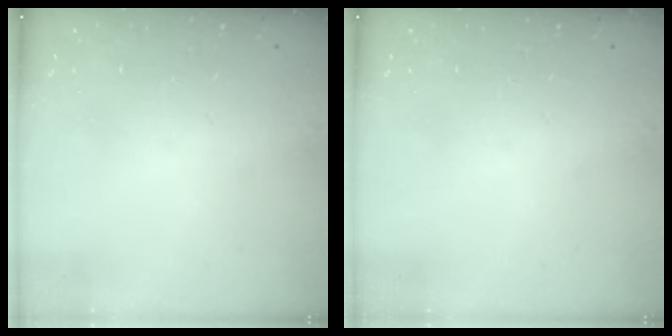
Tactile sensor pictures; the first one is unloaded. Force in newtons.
{"total": 0.0}